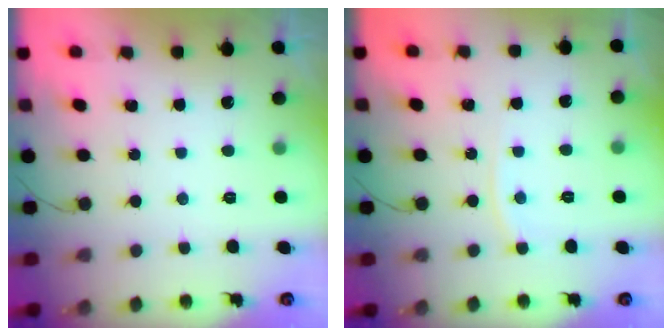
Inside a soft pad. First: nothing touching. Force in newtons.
{"total": 4.6, "press": 4.6, "slide": 0.5}